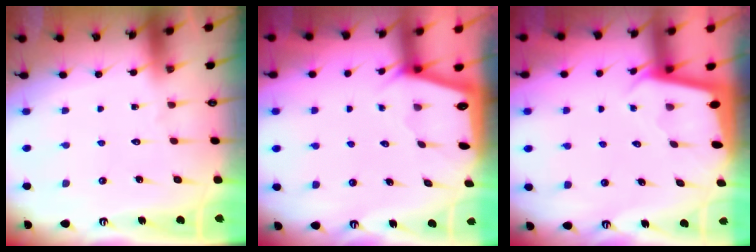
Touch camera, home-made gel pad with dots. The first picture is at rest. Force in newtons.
{"total": 2.0, "press": 2.0, "slide": 0.3}
{"total": 1.9, "press": 1.9, "slide": 0.1}